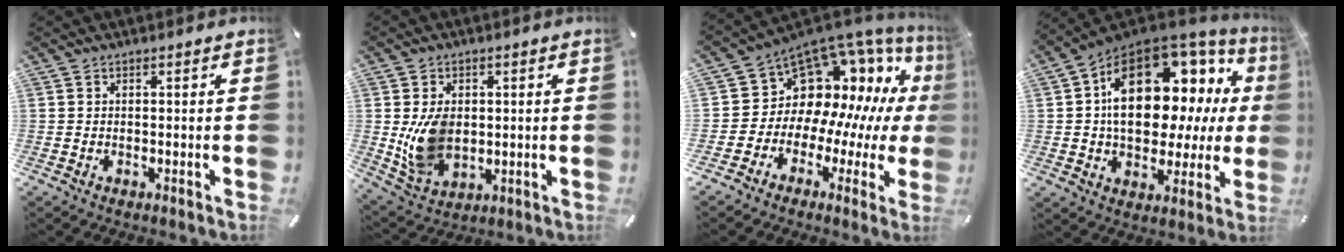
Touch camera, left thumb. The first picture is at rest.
{"total": 10.5, "force": [0.4, 8.1, 6.7], "torque": [-0.131, -0.006, 0.007]}
{"total": 13.3, "force": [6.8, 10.1, 5.2], "torque": [-0.088, -0.087, 0.138]}
{"total": 21.8, "force": [5.1, 14.4, 15.5], "torque": [-0.218, -0.029, 0.096]}